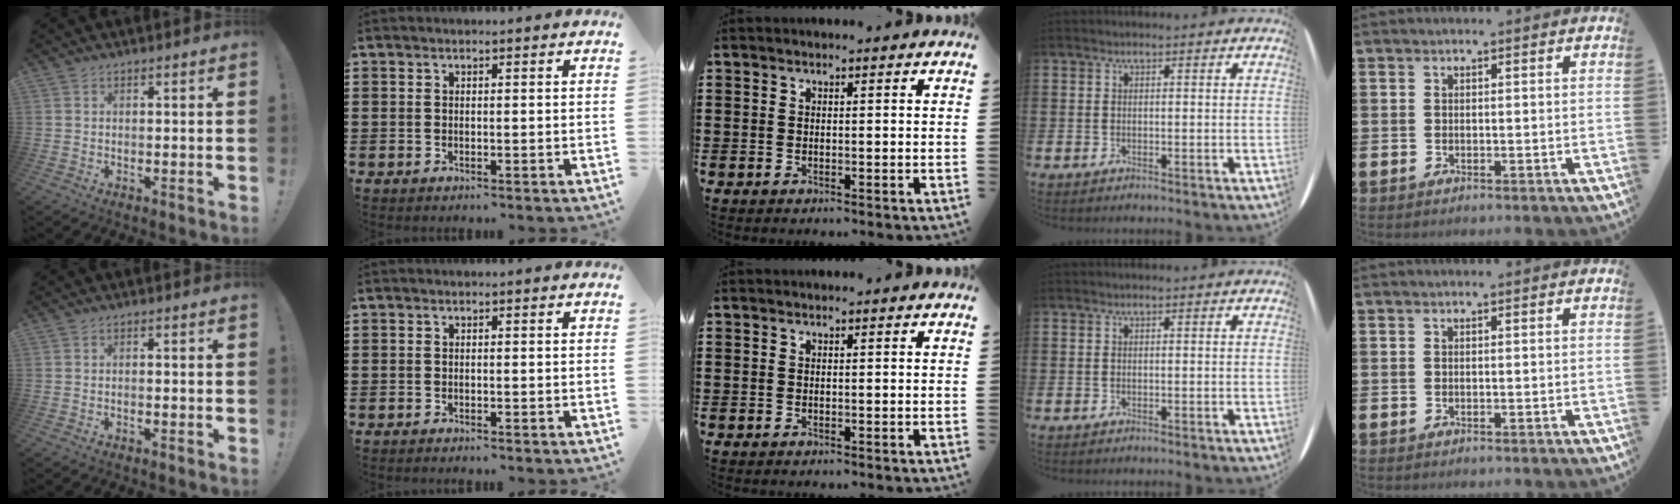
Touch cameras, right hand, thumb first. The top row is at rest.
{"thumb": {"total": 1.0, "force": [-0.8, -0.3, 0.5], "torque": [-0.010, -0.002, -0.014]}, "index": {"total": 0.6, "force": [-0.6, -0.1, 0.0], "torque": [-0.001, -0.003, -0.013]}}